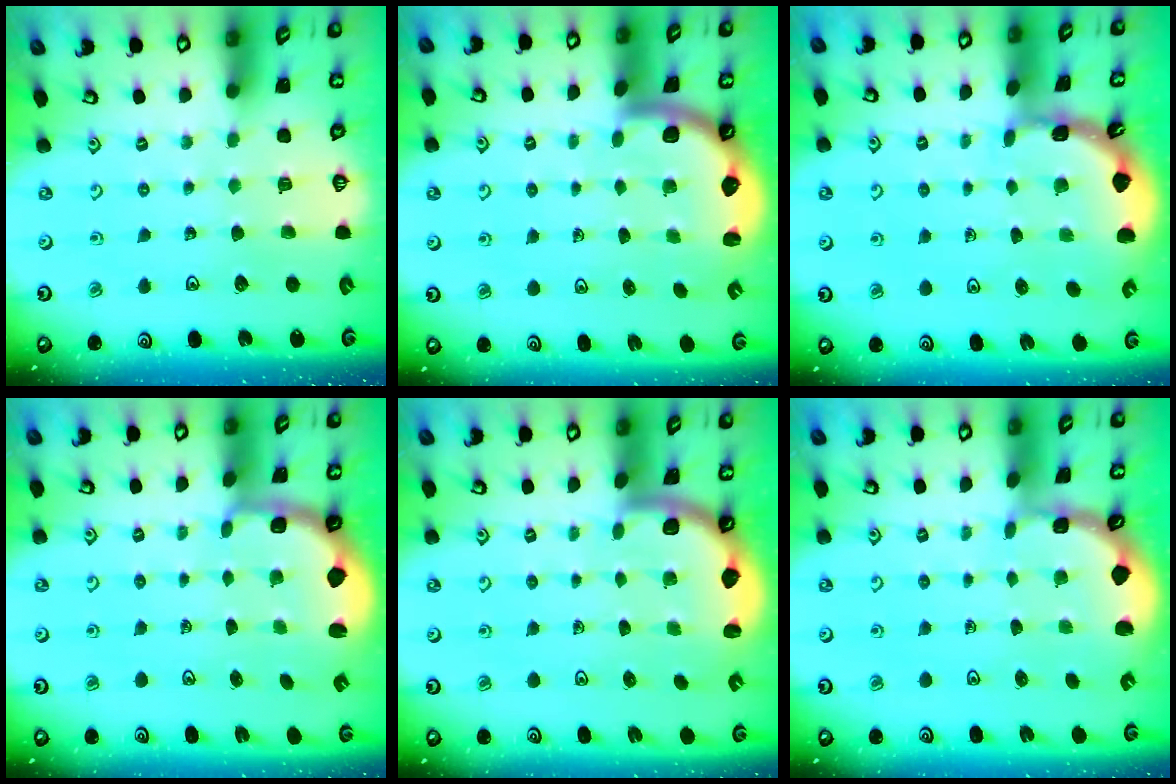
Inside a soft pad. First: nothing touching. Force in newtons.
{"total": 2.2, "press": 2.2, "slide": 0.3}
{"total": 1.8, "press": 1.8, "slide": 0.1}
{"total": 2.1, "press": 1.4, "slide": 1.6}
{"total": 1.8, "press": 1.8, "slide": 0.1}
{"total": 1.1, "press": 1.1, "slide": 0.1}